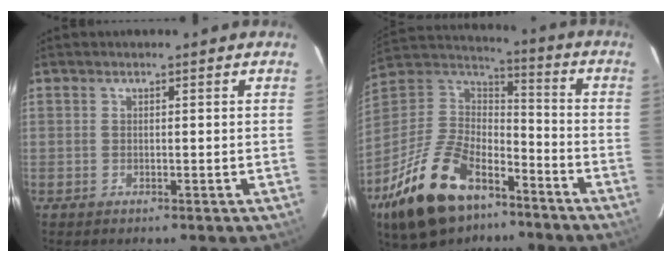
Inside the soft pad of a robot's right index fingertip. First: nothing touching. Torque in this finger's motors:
{"motor_torque": [1.07, -1.07, 0.95, 0.21]}